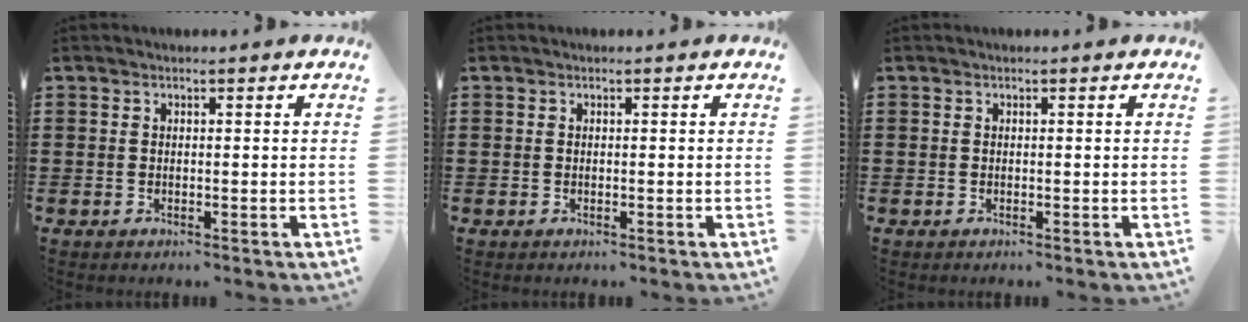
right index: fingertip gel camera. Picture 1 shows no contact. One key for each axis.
{"total": 0.0}
{"total": 0.0}